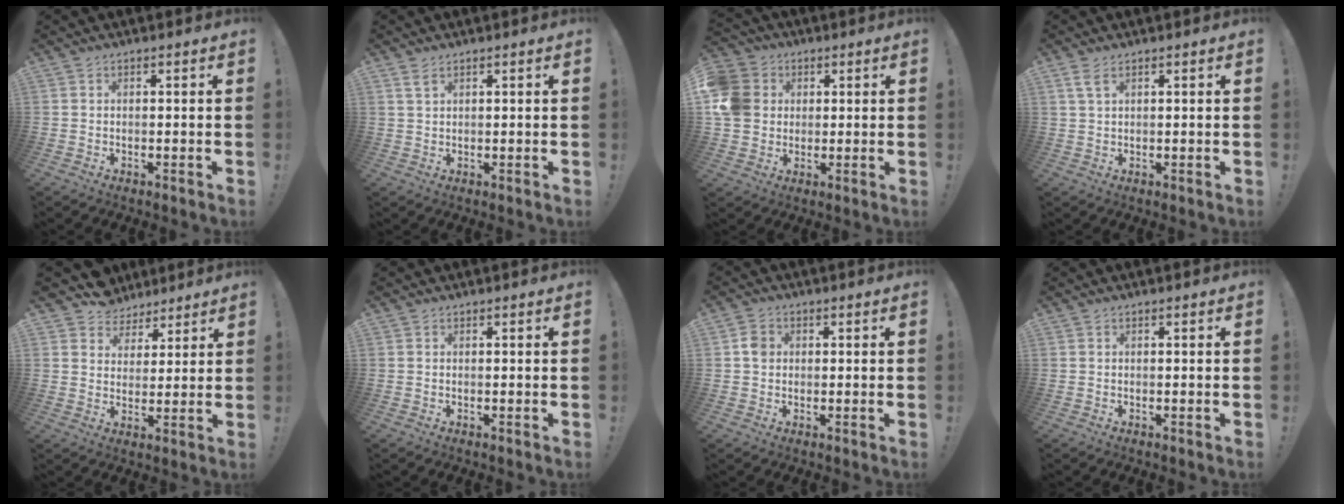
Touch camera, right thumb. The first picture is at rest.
{"total": 2.5, "force": [1.5, 1.0, 1.7], "torque": [-0.029, -0.003, 0.027]}
{"total": 11.0, "force": [1.5, 10.0, 4.5], "torque": [-0.085, 0.006, 0.034]}
{"total": 3.2, "force": [1.8, 1.3, 2.4], "torque": [-0.044, -0.004, 0.033]}
{"total": 6.6, "force": [4.5, 4.8, 0.0], "torque": [-0.003, -0.035, 0.090]}
{"total": 0.0}
{"total": 3.4, "force": [0.3, 3.0, 1.6], "torque": [-0.010, 0.000, 0.003]}
{"total": 0.0}